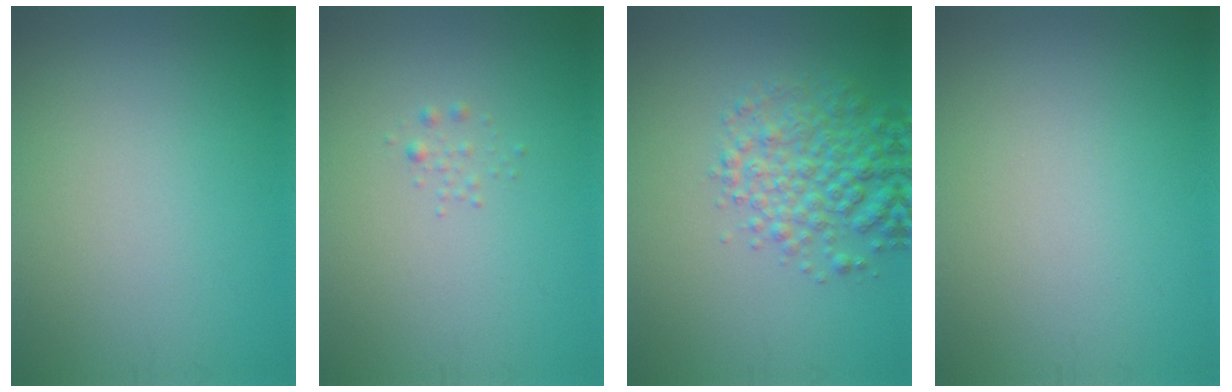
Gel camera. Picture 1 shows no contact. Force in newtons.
{"total": 0.7, "press": 0.7, "slide": 0.0}
{"total": 4.5, "press": 4.5, "slide": 0.2}
{"total": 0.0}